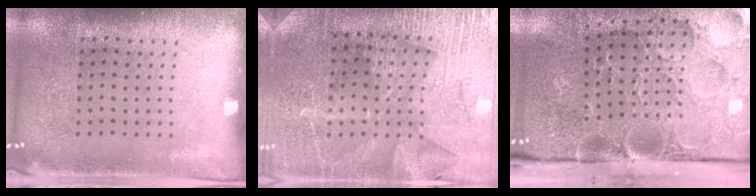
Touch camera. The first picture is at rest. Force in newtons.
{"total": 3.5, "press": 3.4, "slide": 0.9}
{"total": 5.3, "press": 4.2, "slide": 3.3}